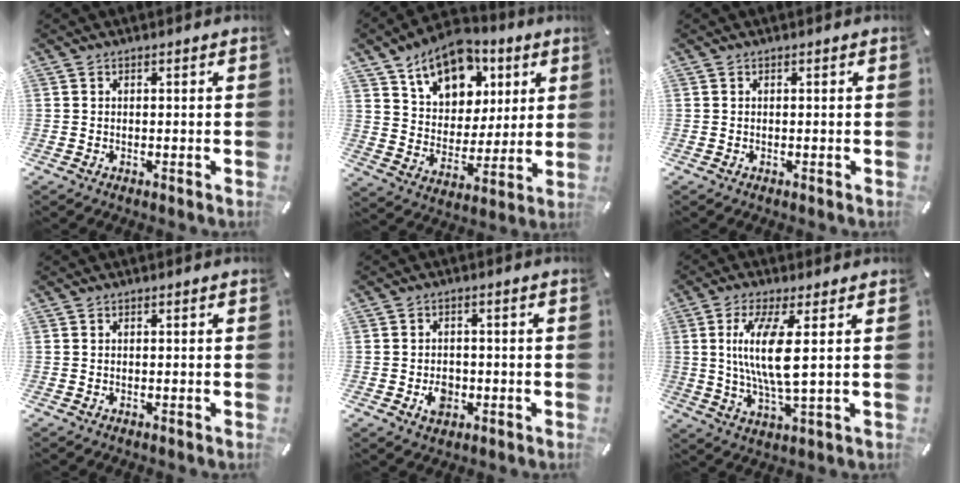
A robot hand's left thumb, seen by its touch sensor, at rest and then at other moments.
{"total": 14.8, "force": [8.6, 10.3, 6.3], "torque": [-0.101, -0.044, 0.158]}
{"total": 0.0}
{"total": 0.0}
{"total": 4.8, "force": [-1.4, 3.8, 2.6], "torque": [-0.040, 0.003, -0.024]}
{"total": 12.1, "force": [2.0, 2.7, 11.7], "torque": [-0.249, -0.014, 0.026]}